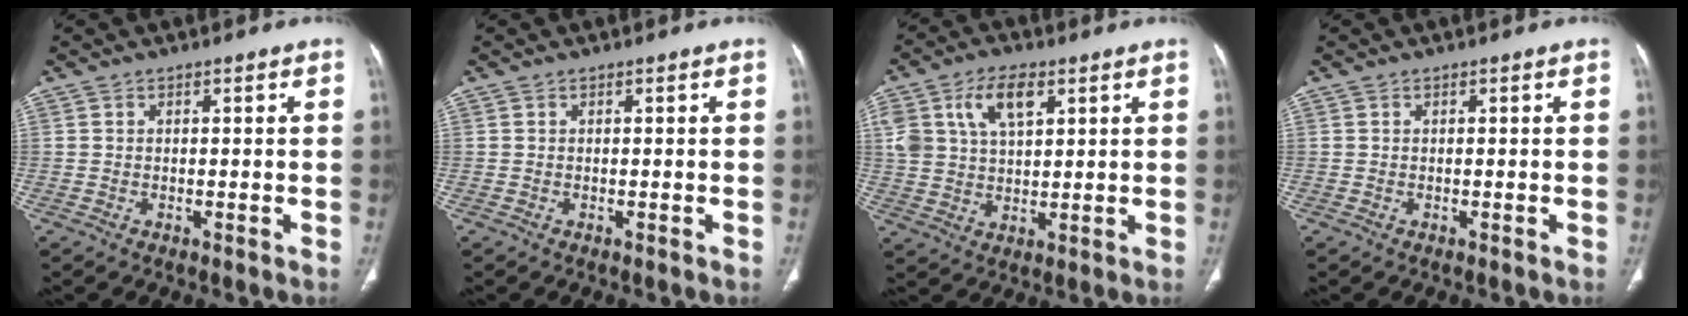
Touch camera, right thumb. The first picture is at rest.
{"total": 0.0}
{"total": 10.5, "force": [4.5, 5.8, 7.5], "torque": [-0.136, -0.002, 0.089]}
{"total": 0.0}